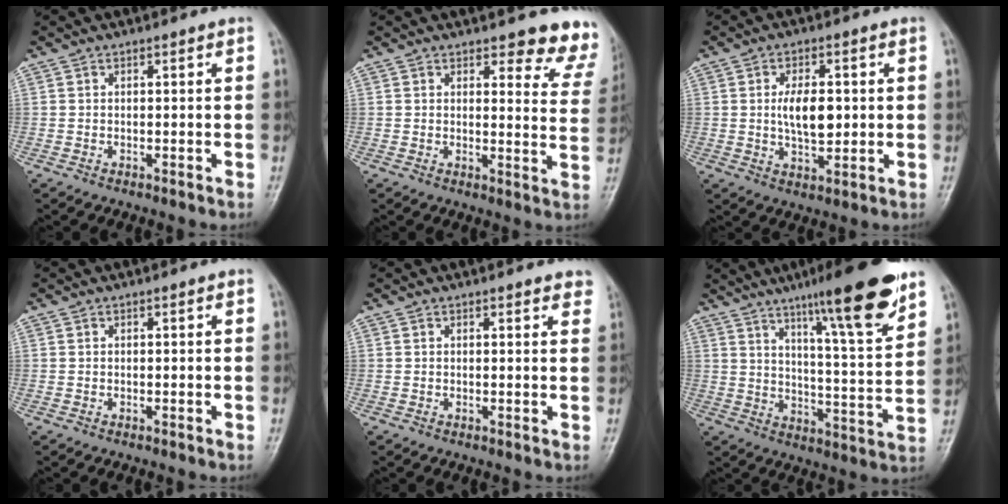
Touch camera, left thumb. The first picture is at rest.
{"total": 9.3, "force": [8.5, 2.9, 2.4], "torque": [0.018, -0.063, 0.066]}
{"total": 7.5, "force": [0.6, 3.9, 6.4], "torque": [-0.102, -0.007, 0.010]}
{"total": 0.0}
{"total": 2.7, "force": [2.2, 1.0, 1.1], "torque": [0.007, -0.003, 0.015]}
{"total": 18.1, "force": [11.7, 2.3, 13.6], "torque": [-0.183, -0.061, 0.179]}